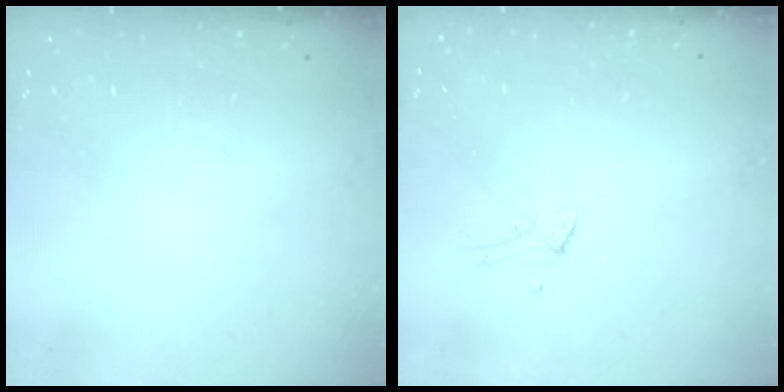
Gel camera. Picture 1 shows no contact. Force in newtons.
{"total": 3.0, "press": 3.0, "slide": 0.3}